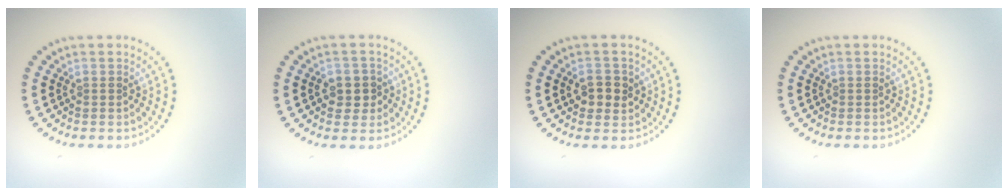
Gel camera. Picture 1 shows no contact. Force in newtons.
{"total": 2.5, "press": 2.4, "slide": 0.4}
{"total": 2.4, "press": 2.3, "slide": 0.4}
{"total": 0.0}